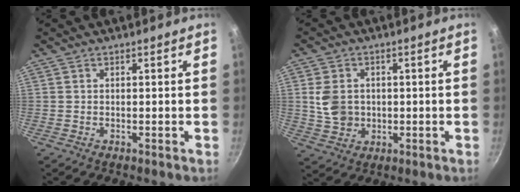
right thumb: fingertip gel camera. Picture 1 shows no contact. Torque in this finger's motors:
{"motor_torque": [-0.37, 0.39, 0.55, 0.50, 0.12]}